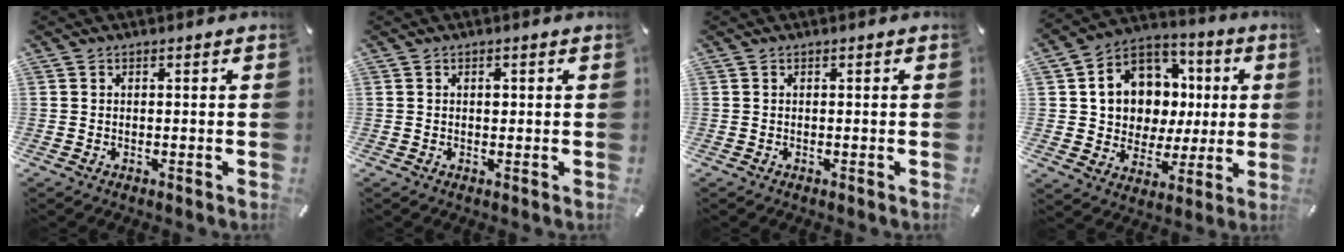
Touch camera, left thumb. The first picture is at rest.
{"total": 1.0, "force": [0.3, 0.7, 0.8], "torque": [-0.009, -0.002, 0.003]}
{"total": 0.0}
{"total": 12.6, "force": [1.9, 11.5, 4.9], "torque": [-0.083, -0.015, 0.048]}